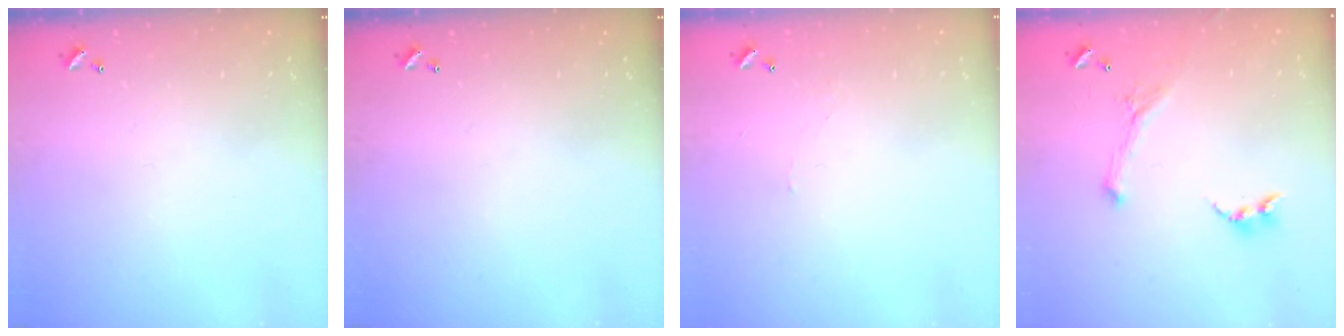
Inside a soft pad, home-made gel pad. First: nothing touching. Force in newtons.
{"total": 0.0}
{"total": 2.1, "press": 2.1, "slide": 0.6}
{"total": 1.6, "press": 1.5, "slide": 0.4}